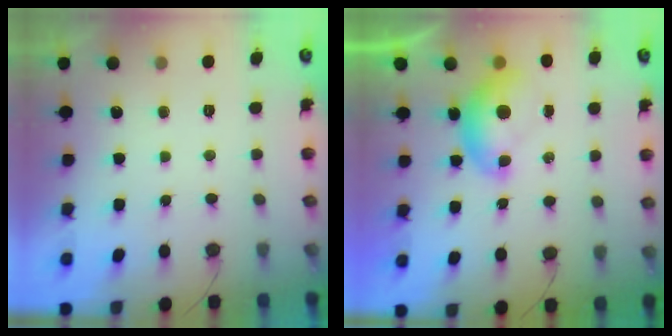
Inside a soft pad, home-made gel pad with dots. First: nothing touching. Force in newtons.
{"total": 7.2, "press": 7.1, "slide": 0.7}